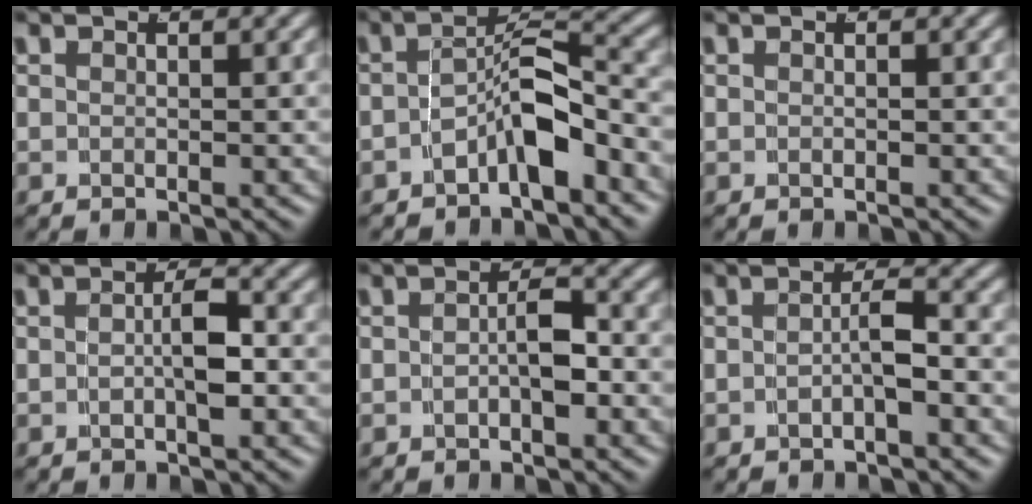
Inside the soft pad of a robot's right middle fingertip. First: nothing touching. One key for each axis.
{"total": 4.8, "fx": -3.2, "fy": 1.5, "fz": 3.3, "tx": -0.040, "ty": -0.004, "tz": -0.050}
{"total": 0.0}
{"total": 2.0, "fx": -0.6, "fy": 0.0, "fz": 1.9, "tx": -0.026, "ty": -0.005, "tz": -0.004}
{"total": 1.9, "fx": -0.9, "fy": 0.4, "fz": 1.6, "tx": -0.023, "ty": -0.006, "tz": -0.010}
{"total": 1.7, "fx": -1.0, "fy": -0.2, "fz": 1.4, "tx": -0.019, "ty": -0.004, "tz": -0.013}